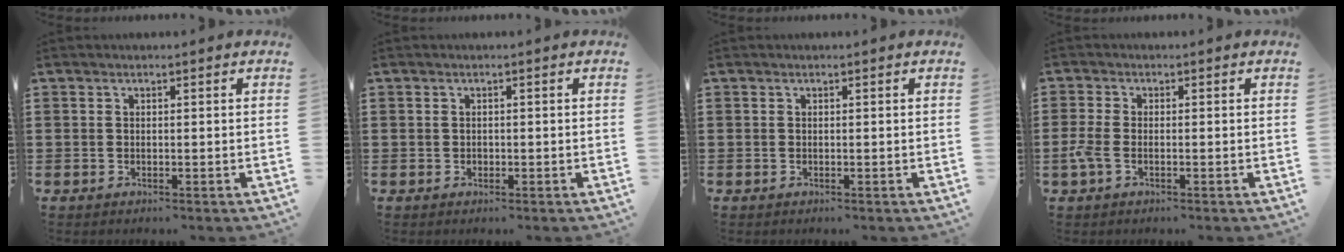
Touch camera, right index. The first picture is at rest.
{"total": 0.7, "force": [0.0, 0.6, 0.3], "torque": [-0.008, 0.003, 0.000]}
{"total": 0.0}
{"total": 2.6, "force": [-1.3, 1.0, 2.0], "torque": [-0.062, -0.010, -0.032]}